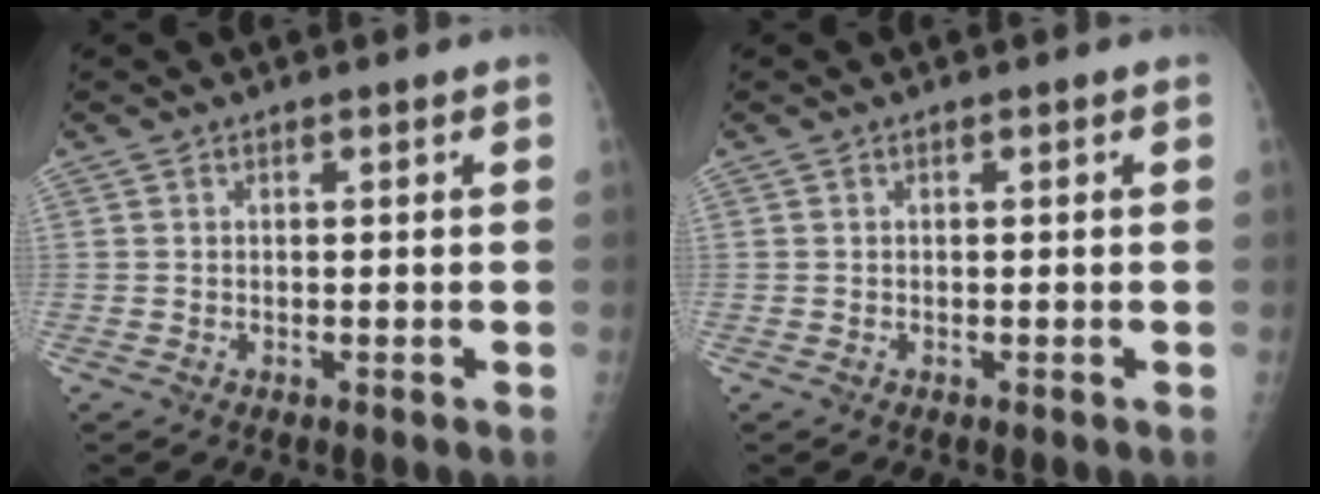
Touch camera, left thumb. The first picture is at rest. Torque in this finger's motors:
{"motor_torque": [0.02, 0.02, 0.00, 0.00, 0.00]}